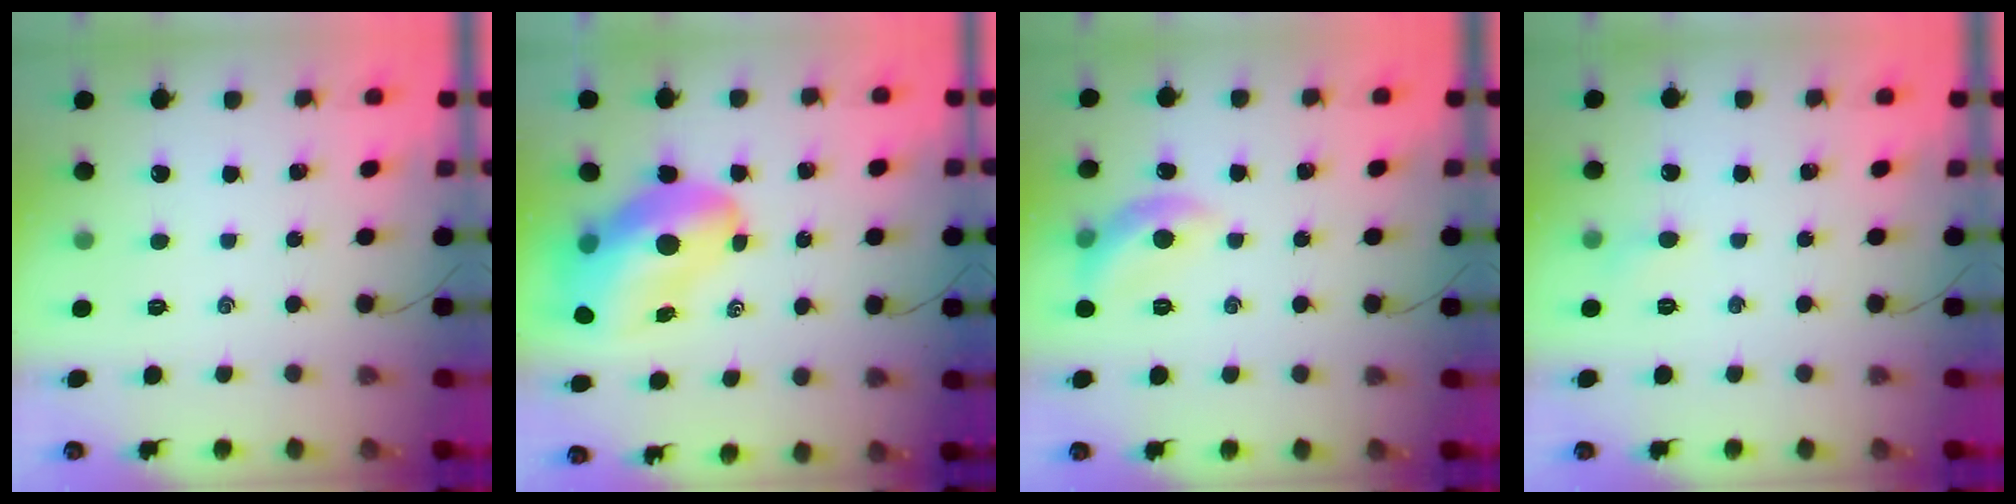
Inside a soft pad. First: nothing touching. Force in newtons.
{"total": 16.9, "press": 16.3, "slide": 4.7}
{"total": 9.6, "press": 9.6, "slide": 0.2}
{"total": 3.4, "press": 3.2, "slide": 1.2}